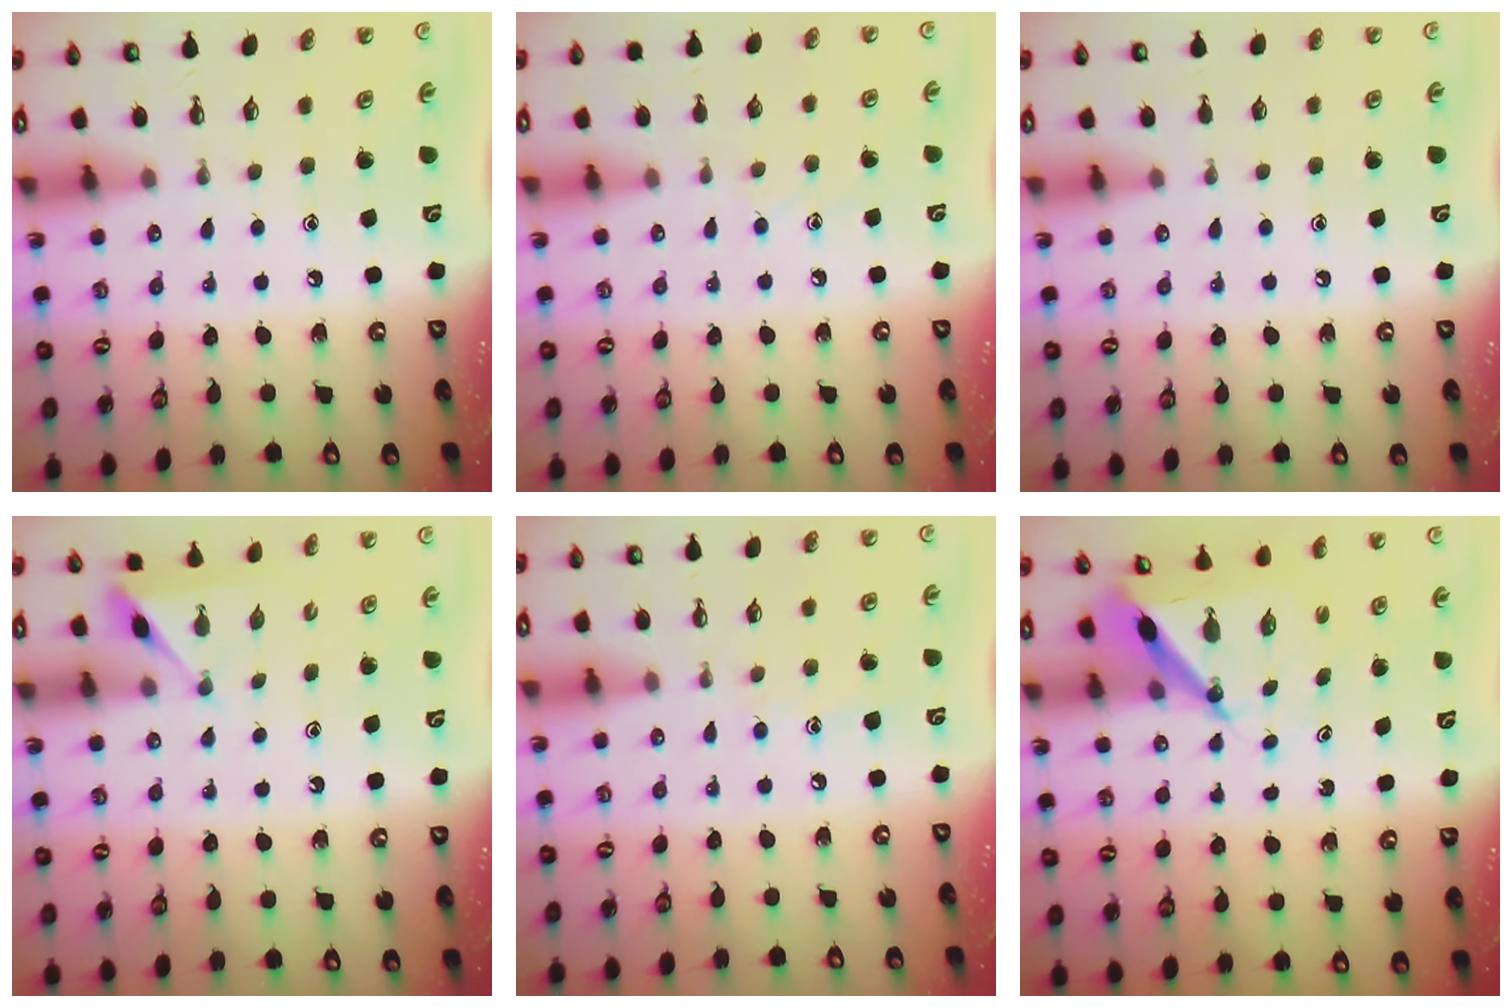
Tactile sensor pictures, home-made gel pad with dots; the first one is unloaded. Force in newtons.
{"total": 5.9, "press": 5.9, "slide": 0.6}
{"total": 2.8, "press": 2.8, "slide": 0.2}
{"total": 3.3, "press": 3.3, "slide": 0.4}
{"total": 4.9, "press": 4.9, "slide": 0.6}
{"total": 6.7, "press": 6.7, "slide": 0.5}